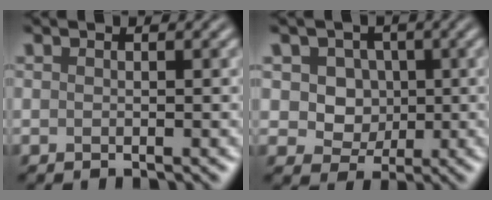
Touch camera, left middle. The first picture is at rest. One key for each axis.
{"total": 5.2, "fx": 1.7, "fy": 4.3, "fz": 2.4, "tx": -0.036, "ty": 0.006, "tz": 0.023}